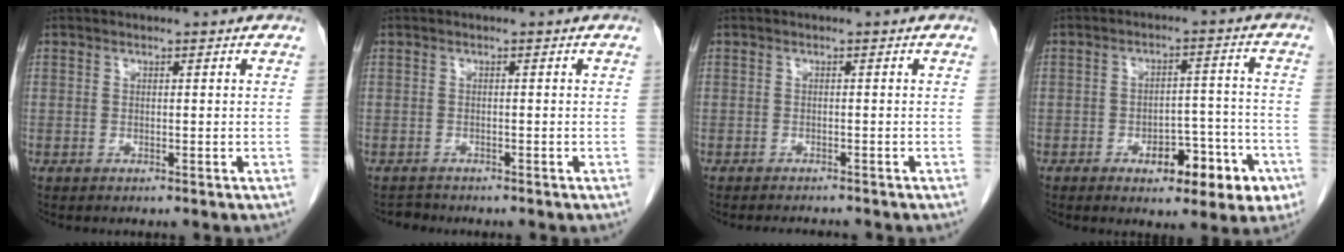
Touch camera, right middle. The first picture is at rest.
{"total": 1.2, "force": [-1.1, 0.2, -0.3], "torque": [0.001, -0.004, -0.018]}
{"total": 2.8, "force": [-2.7, 0.2, 0.7], "torque": [-0.007, -0.006, -0.035]}
{"total": 9.3, "force": [-4.4, 3.8, 7.2], "torque": [-0.088, 0.020, -0.055]}